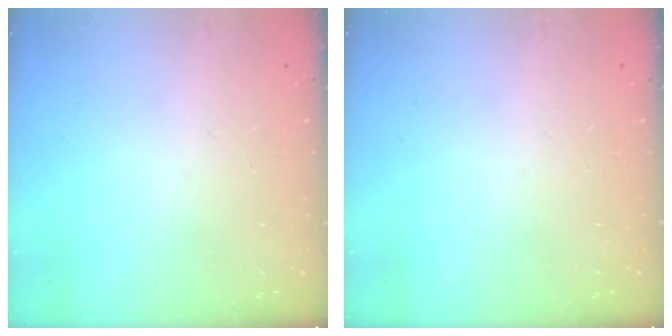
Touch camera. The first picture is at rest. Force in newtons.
{"total": 0.0}